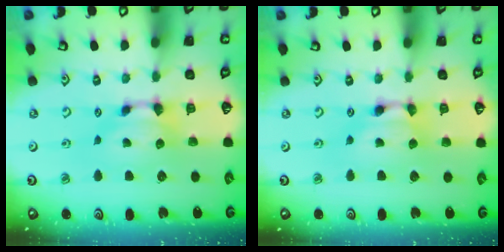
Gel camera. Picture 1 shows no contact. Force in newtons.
{"total": 1.6, "press": 1.6, "slide": 0.2}